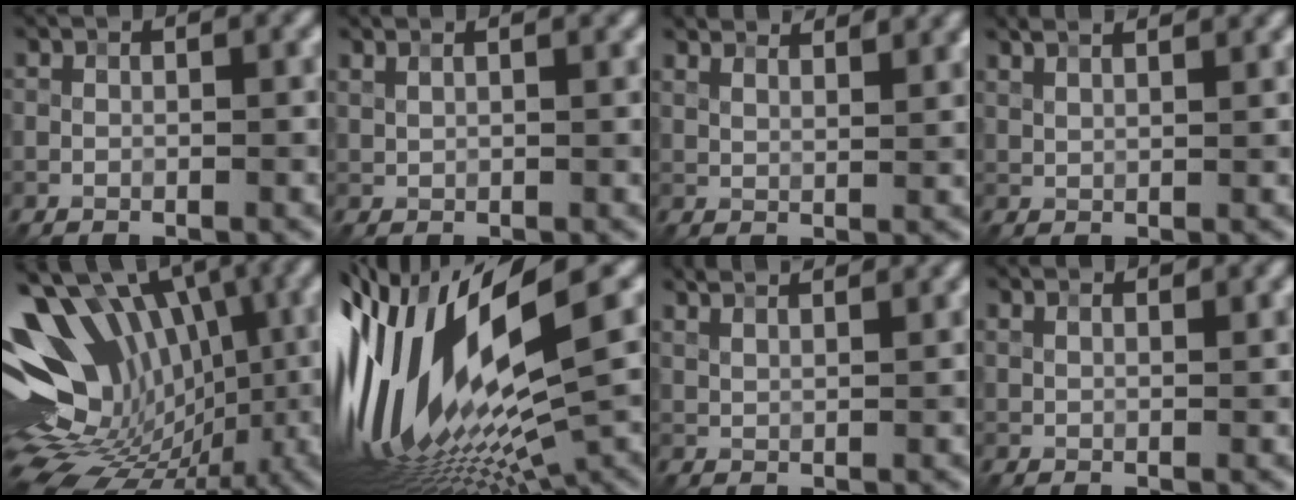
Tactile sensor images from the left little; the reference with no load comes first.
{"total": 2.8, "force": [2.2, 1.2, 1.4], "torque": [-0.012, 0.017, 0.014]}
{"total": 8.5, "force": [7.0, 2.6, 3.9], "torque": [-0.064, 0.021, 0.095]}
{"total": 6.0, "force": [4.6, 2.2, 3.2], "torque": [-0.049, 0.039, 0.054]}
{"total": 16.3, "force": [-1.5, 12.3, 10.7], "torque": [-0.191, 0.019, -0.018]}
{"total": 18.5, "force": [1.0, 5.9, 17.5], "torque": [-0.348, -0.032, 0.030]}
{"total": 5.9, "force": [4.9, 1.8, 2.8], "torque": [-0.044, 0.027, 0.062]}
{"total": 3.7, "force": [3.0, 1.3, 1.7], "torque": [-0.021, 0.018, 0.026]}